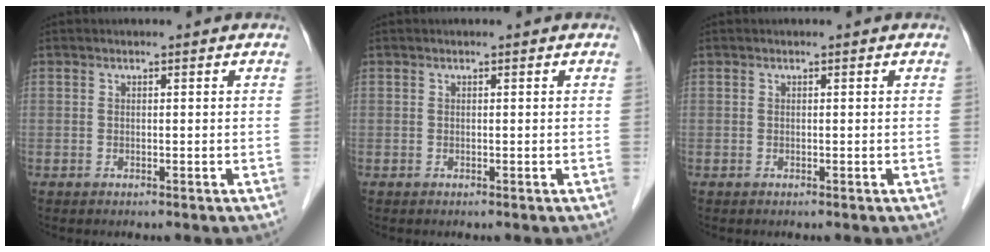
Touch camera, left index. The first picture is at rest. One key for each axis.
{"total": 0.0}
{"total": 0.0}